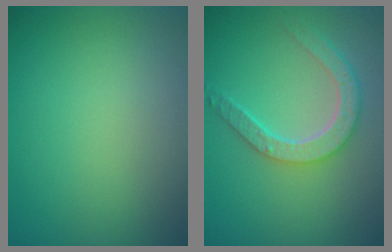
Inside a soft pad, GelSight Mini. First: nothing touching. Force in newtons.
{"total": 4.8, "press": 3.8, "slide": 2.9}